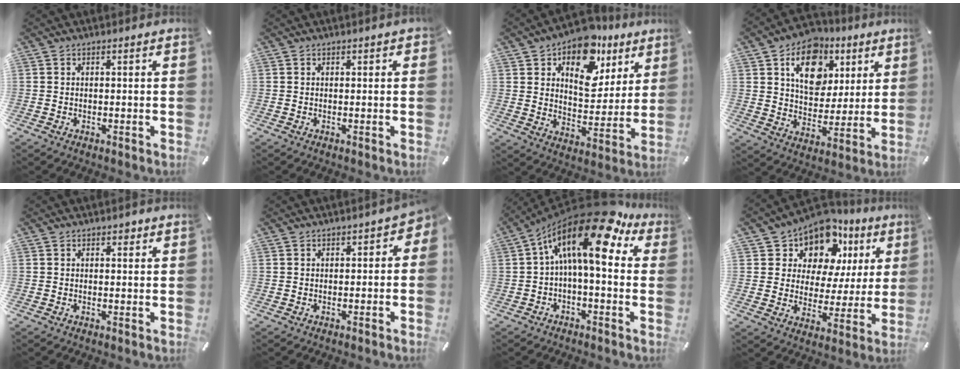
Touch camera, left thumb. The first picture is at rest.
{"total": 0.5, "force": [0.2, 0.3, 0.4], "torque": [-0.007, 0.003, 0.003]}
{"total": 16.7, "force": [9.5, 9.4, 10.0], "torque": [-0.140, -0.049, 0.166]}
{"total": 14.9, "force": [6.6, 11.2, 7.4], "torque": [-0.109, -0.022, 0.119]}
{"total": 0.9, "force": [0.6, 0.6, 0.5], "torque": [-0.001, -0.002, 0.009]}
{"total": 1.8, "force": [-0.6, 1.1, 1.3], "torque": [-0.024, 0.005, -0.011]}
{"total": 18.0, "force": [6.7, 6.6, 15.3], "torque": [-0.294, -0.051, 0.102]}
{"total": 11.2, "force": [7.9, 7.2, 3.1], "torque": [-0.068, -0.066, 0.144]}